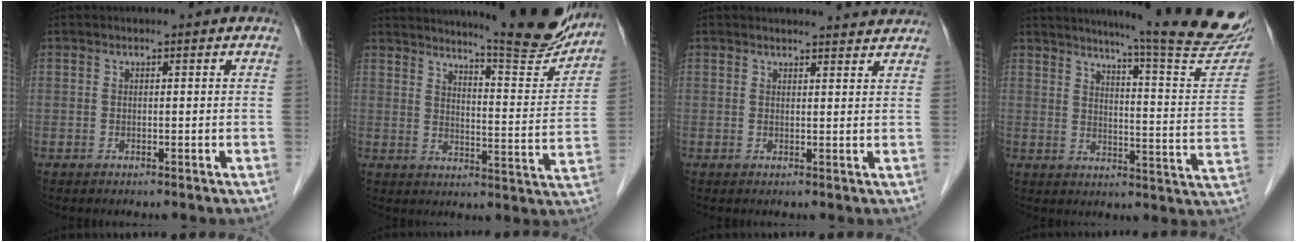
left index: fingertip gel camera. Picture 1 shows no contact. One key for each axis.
{"total": 17.3, "fx": 15.9, "fy": 0.5, "fz": 6.7, "tx": -0.096, "ty": -0.059, "tz": 0.202}
{"total": 5.7, "fx": 5.6, "fy": 0.6, "fz": 0.7, "tx": -0.007, "ty": 0.004, "tz": 0.052}
{"total": 21.9, "fx": 19.3, "fy": -0.3, "fz": 10.3, "tx": -0.137, "ty": -0.084, "tz": 0.229}